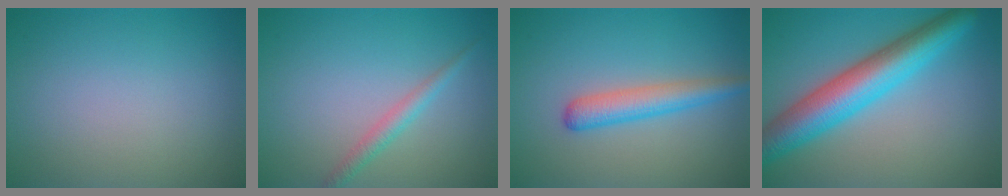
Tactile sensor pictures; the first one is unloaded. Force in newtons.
{"total": 1.7, "press": 1.7, "slide": 0.0}
{"total": 3.3, "press": 3.3, "slide": 0.2}
{"total": 7.7, "press": 7.7, "slide": 0.2}